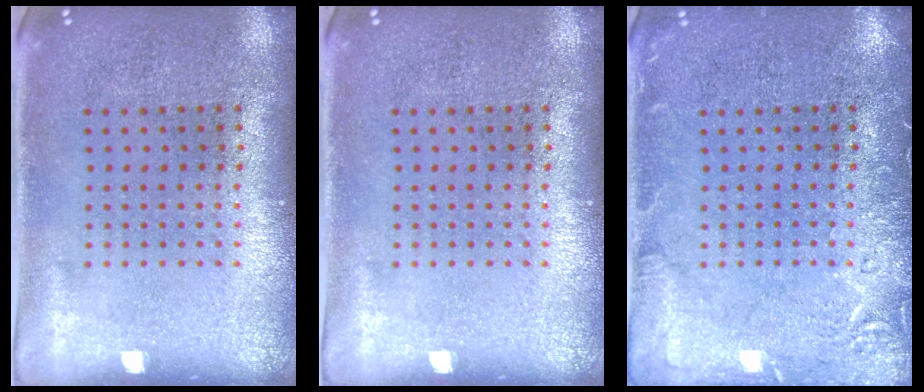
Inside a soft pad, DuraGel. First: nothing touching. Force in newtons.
{"total": 0.0}
{"total": 2.7, "press": 2.7, "slide": 0.5}